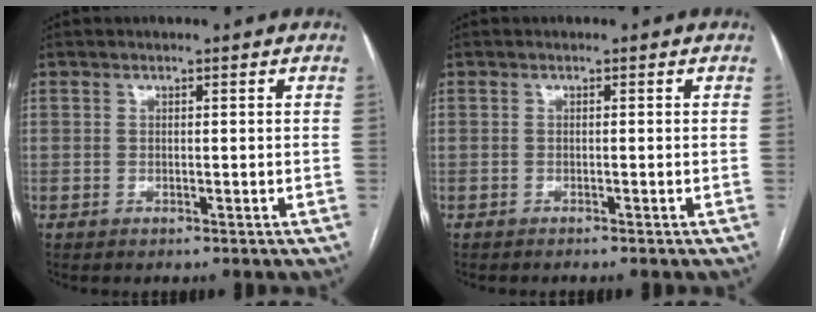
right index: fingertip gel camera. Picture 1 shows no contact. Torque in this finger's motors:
{"motor_torque": [-0.06, -0.01, 0.07, 0.01]}